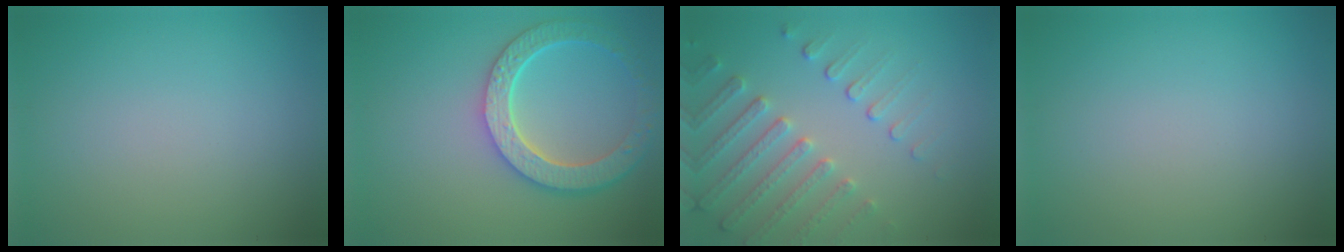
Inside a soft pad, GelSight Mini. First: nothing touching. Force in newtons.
{"total": 6.5, "press": 5.1, "slide": 4.0}
{"total": 4.7, "press": 3.6, "slide": 3.0}
{"total": 0.0}